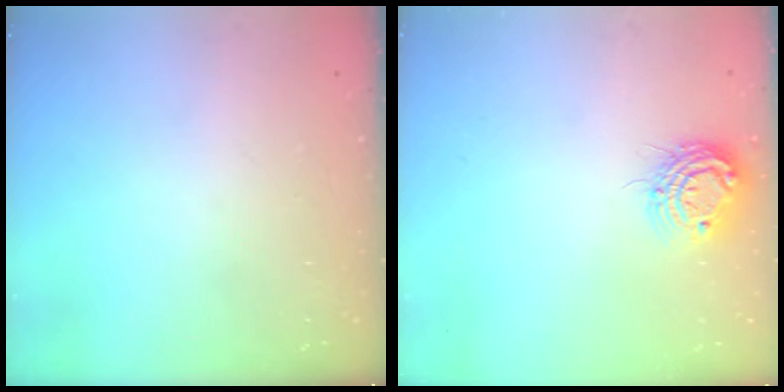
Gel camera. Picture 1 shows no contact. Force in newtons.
{"total": 10.3, "press": 10.2, "slide": 0.8}